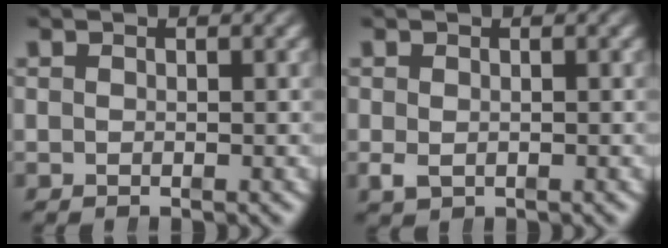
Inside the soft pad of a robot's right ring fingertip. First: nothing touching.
{"total": 1.0, "force": [-0.5, 0.5, 0.7], "torque": [-0.021, -0.013, 0.001]}